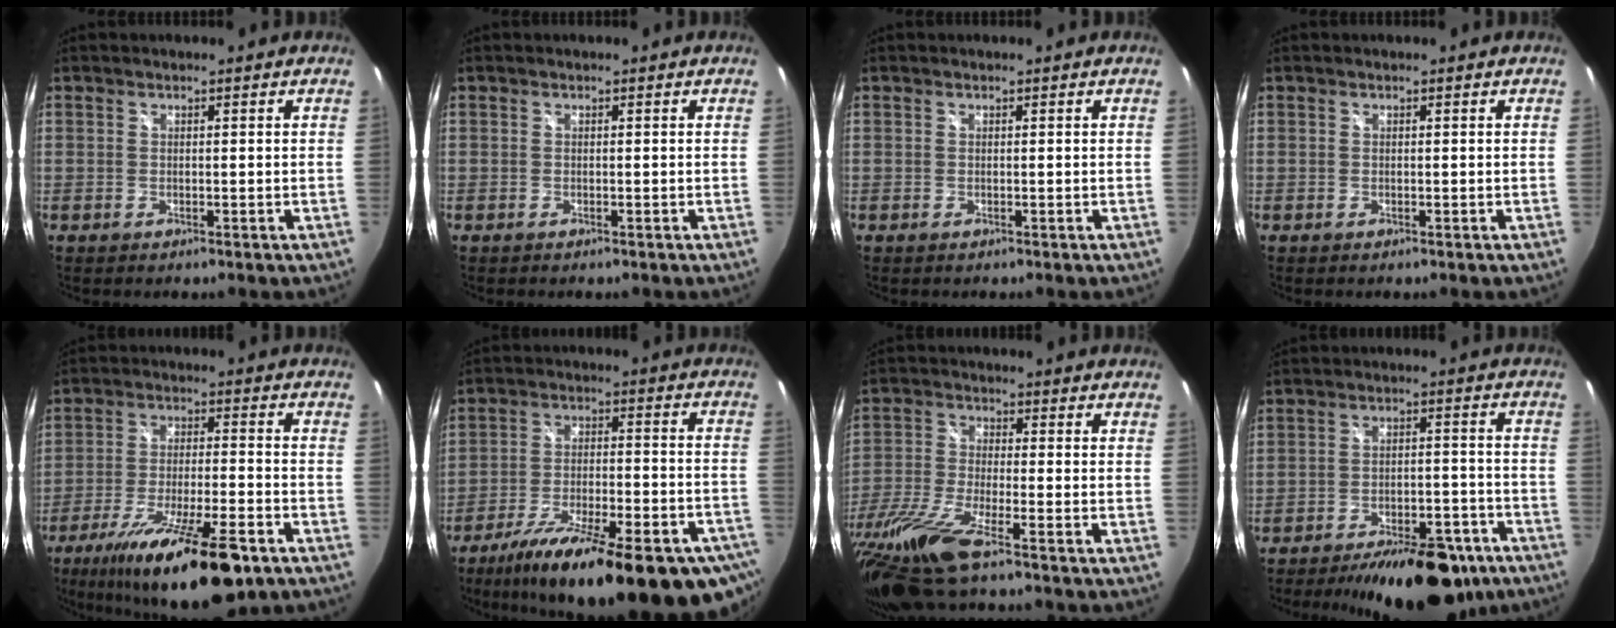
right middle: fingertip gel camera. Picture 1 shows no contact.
{"total": 0.0}
{"total": 0.0}
{"total": 0.0}
{"total": 19.6, "force": [-12.9, 4.2, 14.2], "torque": [-0.259, -0.040, -0.208]}
{"total": 28.7, "force": [-20.3, 6.6, 19.1], "torque": [-0.311, -0.059, -0.286]}
{"total": 14.1, "force": [-10.5, 1.1, 9.4], "torque": [-0.212, -0.045, -0.202]}
{"total": 19.5, "force": [-14.7, 7.3, 10.5], "torque": [-0.167, -0.006, -0.192]}